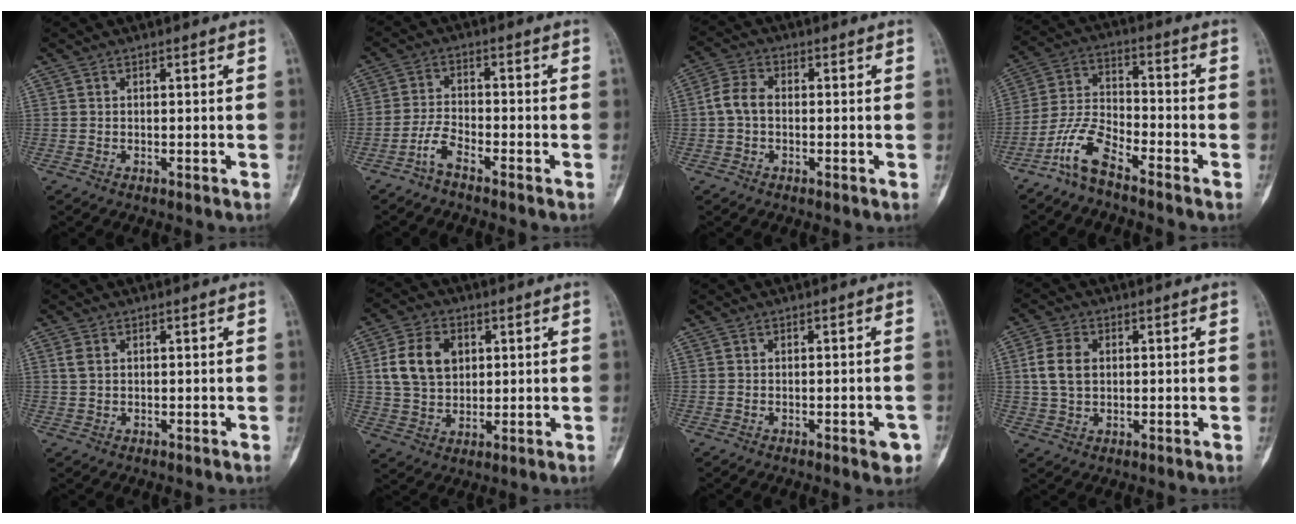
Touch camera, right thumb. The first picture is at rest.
{"total": 3.6, "force": [-2.9, 0.7, 2.0], "torque": [-0.045, 0.020, -0.065]}
{"total": 4.7, "force": [-0.4, 3.2, 3.4], "torque": [-0.066, 0.014, -0.016]}
{"total": 8.0, "force": [-6.1, 2.3, 4.7], "torque": [-0.107, 0.046, -0.133]}
{"total": 2.2, "force": [0.7, 1.5, 1.5], "torque": [-0.032, 0.004, 0.019]}
{"total": 11.1, "force": [2.6, 8.1, 7.1], "torque": [-0.111, 0.000, 0.051]}
{"total": 3.0, "force": [-1.4, 1.0, 2.4], "torque": [-0.020, 0.006, -0.015]}
{"total": 6.7, "force": [1.0, 4.7, 4.7], "torque": [-0.087, 0.005, 0.020]}